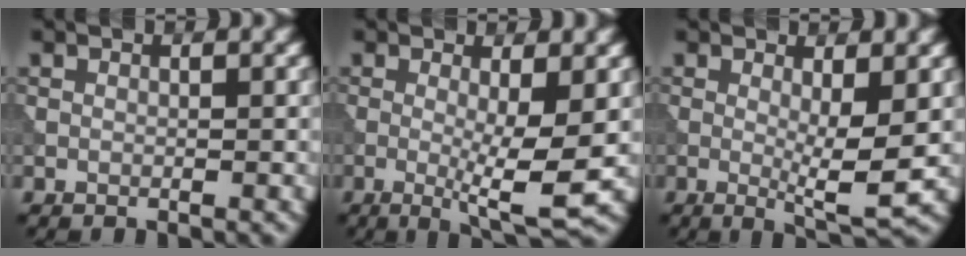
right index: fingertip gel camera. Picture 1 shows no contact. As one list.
[{"total": 5.5, "force": [-0.4, 0.8, 5.5], "torque": [-0.085, -0.016, -0.005]}, {"total": 4.2, "force": [0.1, 0.6, 4.2], "torque": [-0.066, -0.015, 0.003]}]